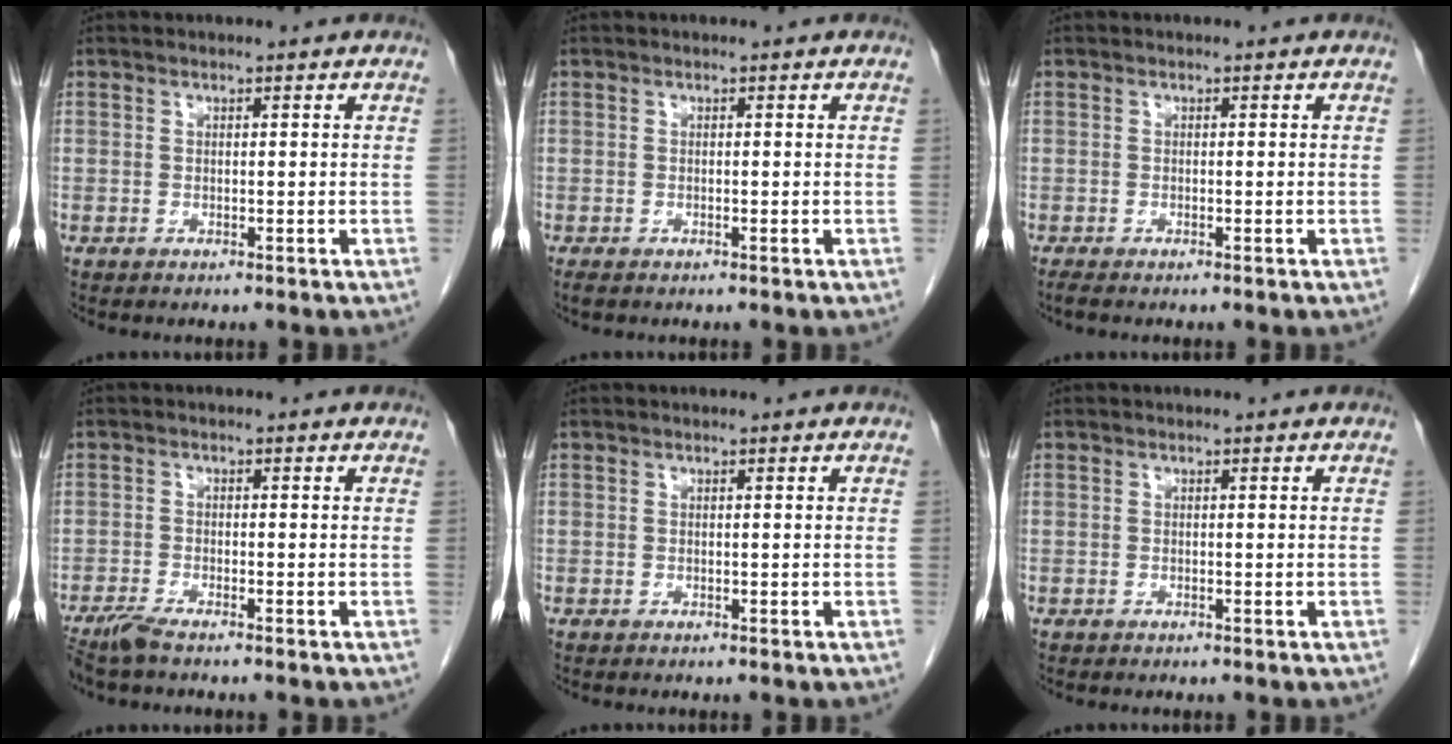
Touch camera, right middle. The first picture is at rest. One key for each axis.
{"total": 0.7, "fx": -0.5, "fy": 0.2, "fz": 0.5, "tx": -0.013, "ty": -0.003, "tz": -0.008}
{"total": 0.6, "fx": -0.5, "fy": -0.1, "fz": 0.4, "tx": -0.013, "ty": -0.002, "tz": -0.009}
{"total": 3.3, "fx": -2.7, "fy": 0.3, "fz": 1.8, "tx": -0.042, "ty": -0.009, "tz": -0.054}
{"total": 0.0}
{"total": 0.0}